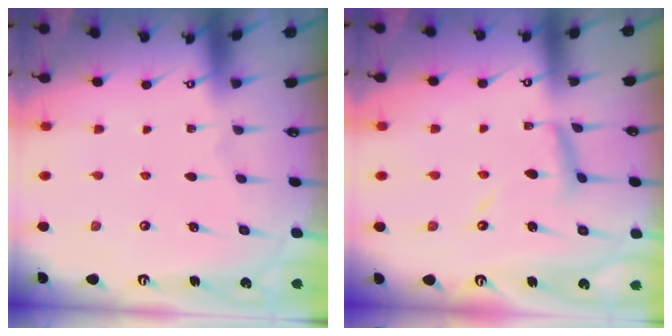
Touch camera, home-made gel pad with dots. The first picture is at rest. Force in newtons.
{"total": 9.8, "press": 9.7, "slide": 0.9}